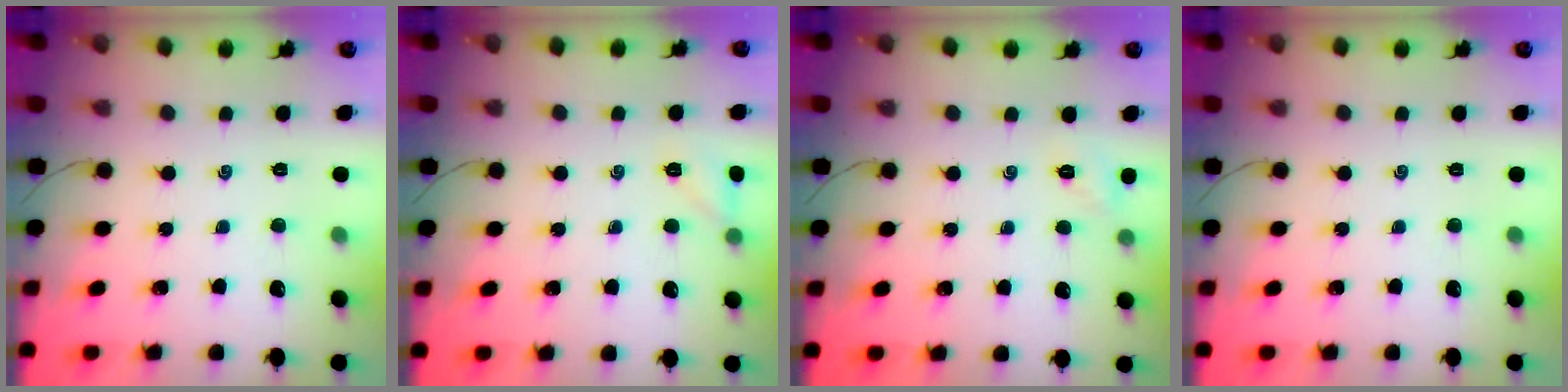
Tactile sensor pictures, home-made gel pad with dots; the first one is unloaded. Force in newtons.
{"total": 6.3, "press": 6.1, "slide": 1.5}
{"total": 2.2, "press": 2.2, "slide": 0.5}
{"total": 0.0}